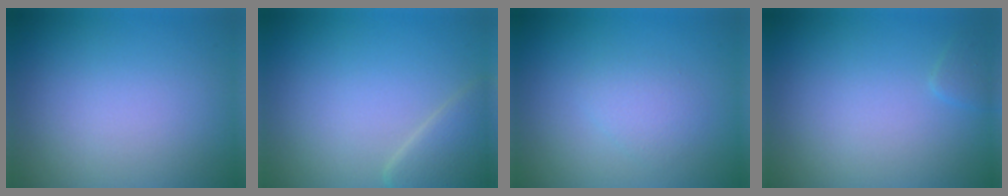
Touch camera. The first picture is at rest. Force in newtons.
{"total": 2.7, "press": 2.6, "slide": 0.2}
{"total": 1.5, "press": 1.5, "slide": 0.1}
{"total": 0.8, "press": 0.7, "slide": 0.2}